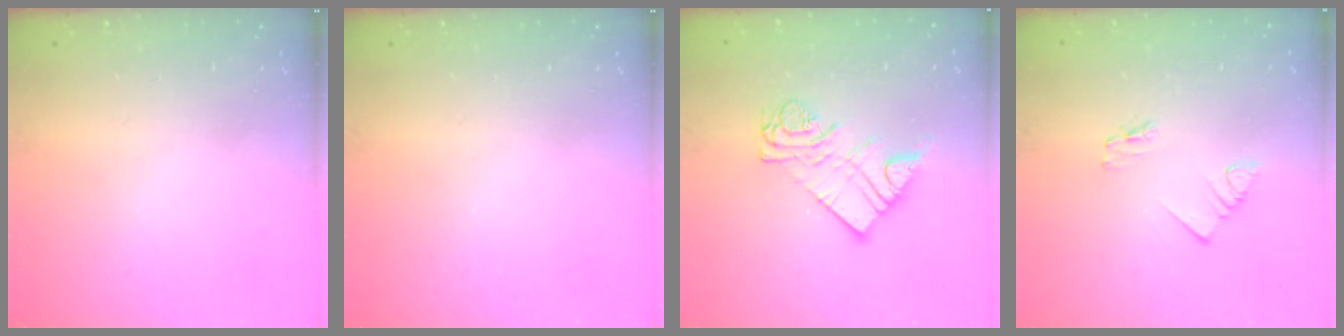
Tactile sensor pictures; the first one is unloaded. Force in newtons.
{"total": 0.0}
{"total": 9.7, "press": 9.6, "slide": 0.9}
{"total": 1.4, "press": 1.4, "slide": 0.1}